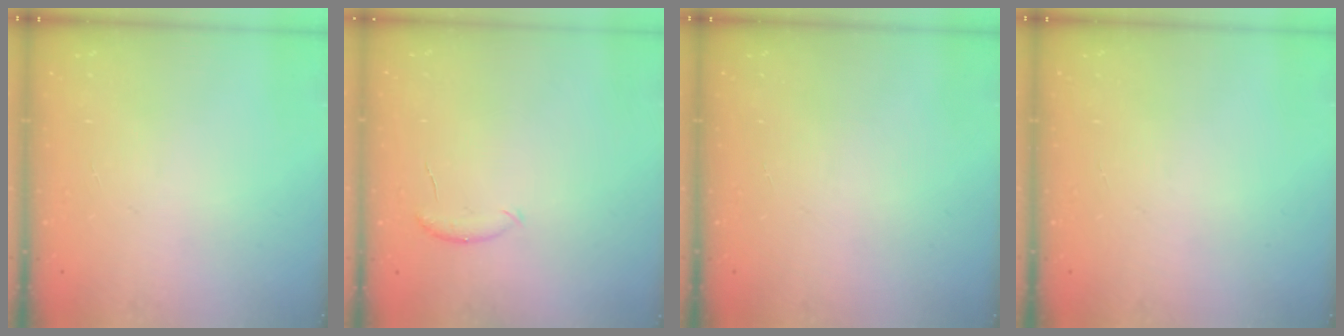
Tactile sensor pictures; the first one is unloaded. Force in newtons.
{"total": 6.2, "press": 6.1, "slide": 0.9}
{"total": 0.0}
{"total": 0.0}